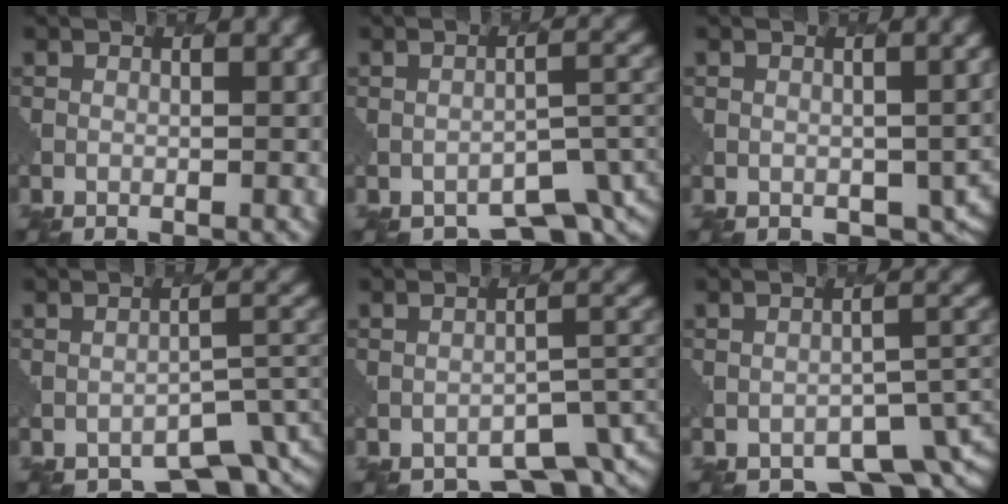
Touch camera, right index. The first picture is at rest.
{"total": 3.1, "force": [-2.8, 1.1, 0.6], "torque": [-0.003, -0.001, -0.040]}
{"total": 3.8, "force": [-1.2, 3.1, 1.9], "torque": [-0.018, -0.024, -0.009]}
{"total": 3.6, "force": [-3.1, 1.5, 1.1], "torque": [-0.007, -0.004, -0.043]}
{"total": 3.1, "force": [-2.8, 1.2, 0.7], "torque": [-0.004, -0.004, -0.039]}
{"total": 4.1, "force": [-3.3, 1.9, 1.6], "torque": [-0.010, -0.009, -0.045]}